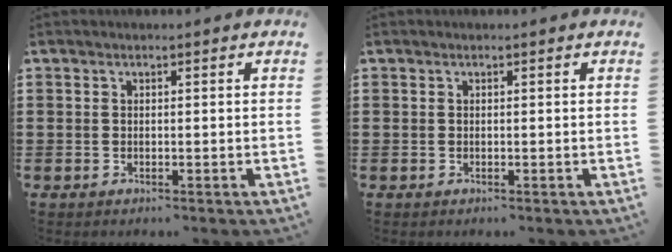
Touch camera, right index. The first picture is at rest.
{"total": 0.0}